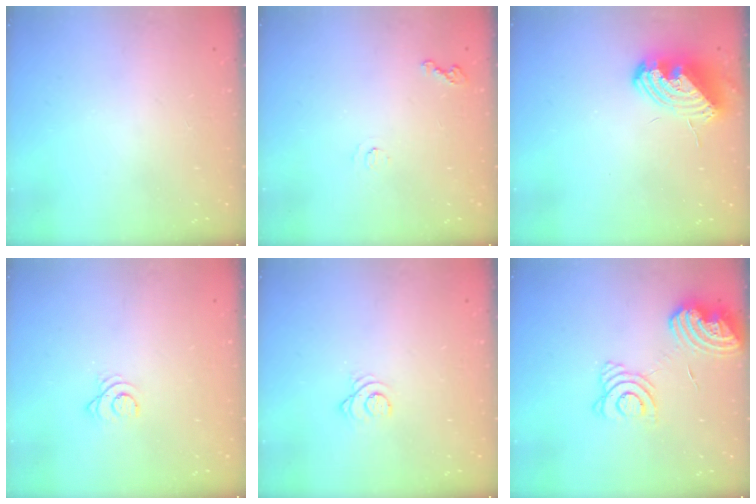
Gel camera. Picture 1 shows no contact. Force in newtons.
{"total": 4.0, "press": 3.9, "slide": 0.6}
{"total": 12.1, "press": 12.0, "slide": 1.3}
{"total": 2.3, "press": 2.3, "slide": 0.3}
{"total": 2.6, "press": 2.6, "slide": 0.3}
{"total": 14.4, "press": 14.3, "slide": 1.8}